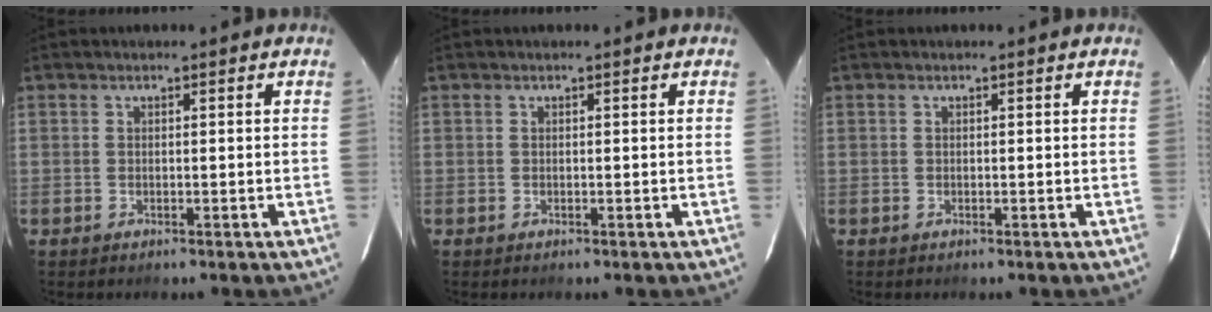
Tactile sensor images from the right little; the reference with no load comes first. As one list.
[{"total": 0.0}, {"total": 0.0}]